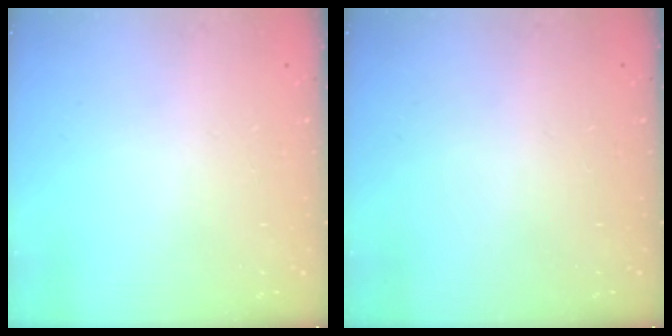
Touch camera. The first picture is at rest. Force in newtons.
{"total": 0.0}